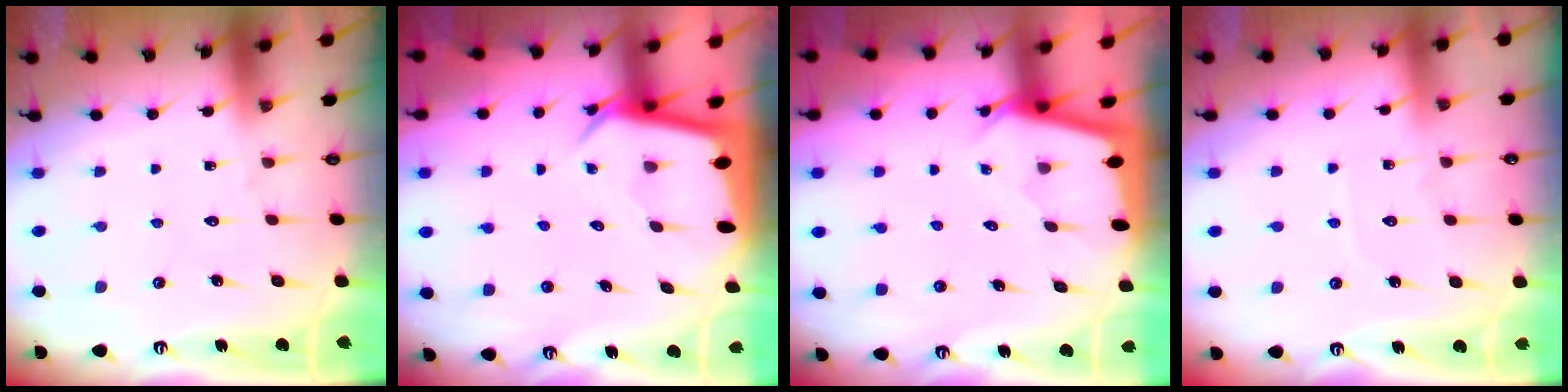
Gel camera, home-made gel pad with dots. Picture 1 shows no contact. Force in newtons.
{"total": 4.0, "press": 4.0, "slide": 0.3}
{"total": 2.2, "press": 2.2, "slide": 0.1}
{"total": 2.5, "press": 2.5, "slide": 0.3}